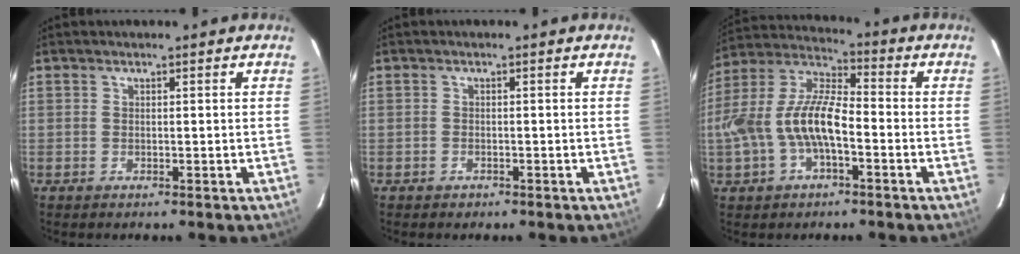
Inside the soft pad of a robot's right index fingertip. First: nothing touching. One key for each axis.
{"total": 1.1, "fx": -0.8, "fy": 0.8, "fz": 0.1, "tx": -0.003, "ty": 0.003, "tz": -0.010}
{"total": 14.4, "fx": -3.6, "fy": 6.2, "fz": 12.5, "tx": -0.259, "ty": 0.009, "tz": -0.066}